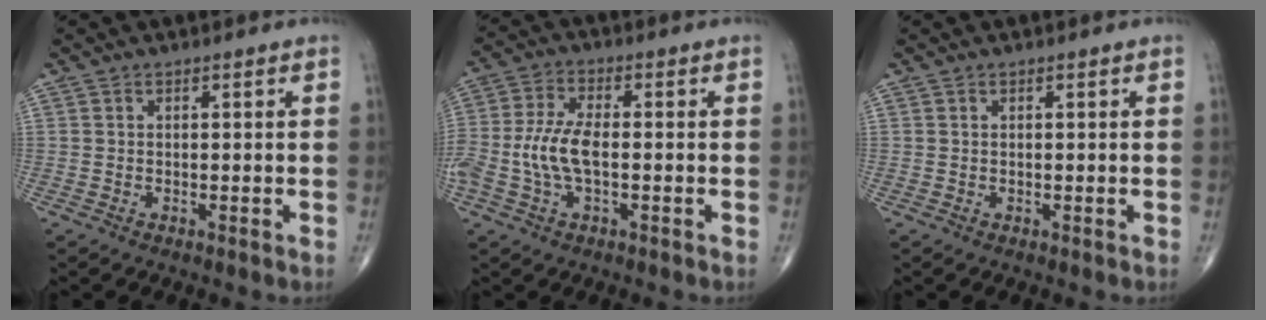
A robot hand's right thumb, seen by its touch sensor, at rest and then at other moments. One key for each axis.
{"total": 8.9, "fx": -1.4, "fy": 4.2, "fz": 7.8, "tx": -0.185, "ty": 0.020, "tz": -0.030}
{"total": 0.0}